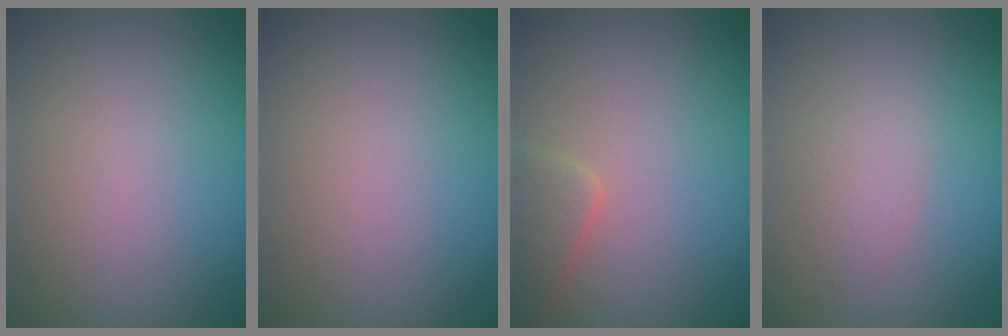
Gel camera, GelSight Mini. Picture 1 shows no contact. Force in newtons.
{"total": 0.0}
{"total": 2.3, "press": 2.3, "slide": 0.1}
{"total": 1.4, "press": 1.4, "slide": 0.1}